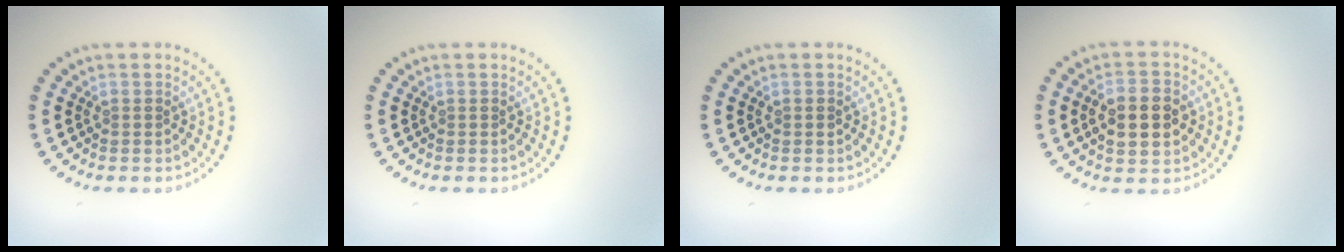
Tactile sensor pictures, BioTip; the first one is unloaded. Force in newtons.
{"total": 0.0}
{"total": 0.6, "press": 0.6, "slide": 0.2}
{"total": 5.2, "press": 5.2, "slide": 0.2}